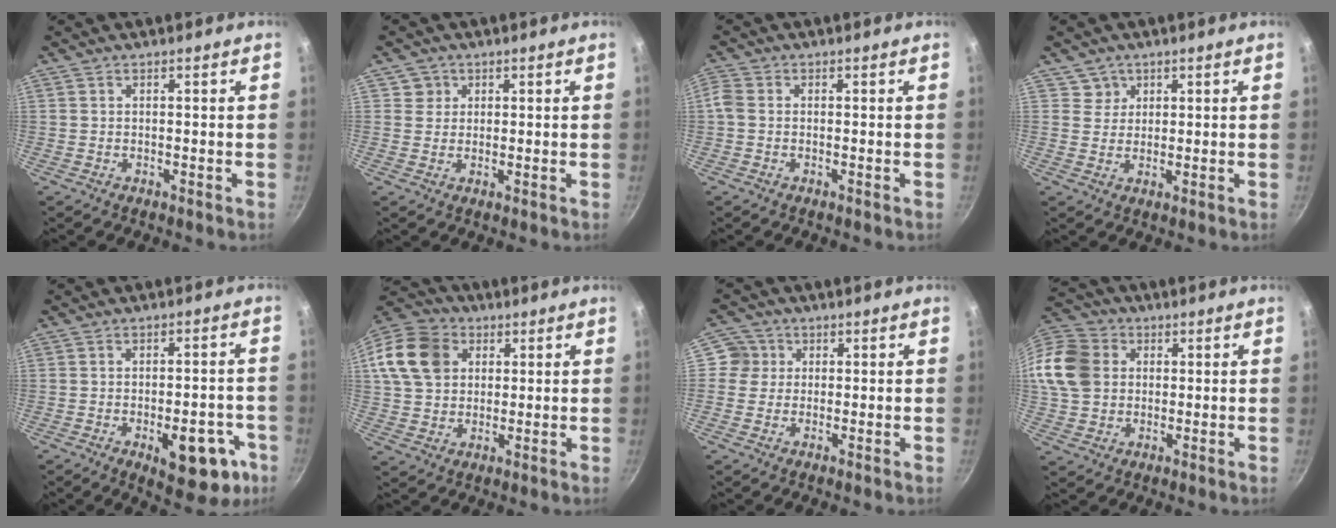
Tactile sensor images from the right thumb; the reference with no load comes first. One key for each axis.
{"total": 2.9, "fx": 0.9, "fy": 2.8, "fz": 0.2, "tx": 0.021, "ty": 0.002, "tz": 0.008}
{"total": 2.6, "fx": -0.4, "fy": 2.0, "fz": 1.6, "tx": -0.037, "ty": 0.007, "tz": -0.018}
{"total": 3.1, "fx": 1.5, "fy": 2.7, "fz": -0.1, "tx": 0.030, "ty": 0.003, "tz": 0.022}
{"total": 13.3, "fx": -5.0, "fy": 6.5, "fz": 10.4, "tx": -0.091, "ty": 0.019, "tz": -0.056}
{"total": 16.4, "fx": 4.7, "fy": 13.1, "fz": 8.8, "tx": -0.166, "ty": 0.021, "tz": 0.078}
{"total": 4.3, "fx": 0.7, "fy": 4.2, "fz": 0.6, "tx": 0.027, "ty": 0.007, "tz": 0.000}
{"total": 17.7, "fx": 2.7, "fy": 14.9, "fz": 9.2, "tx": -0.195, "ty": 0.027, "tz": 0.041}